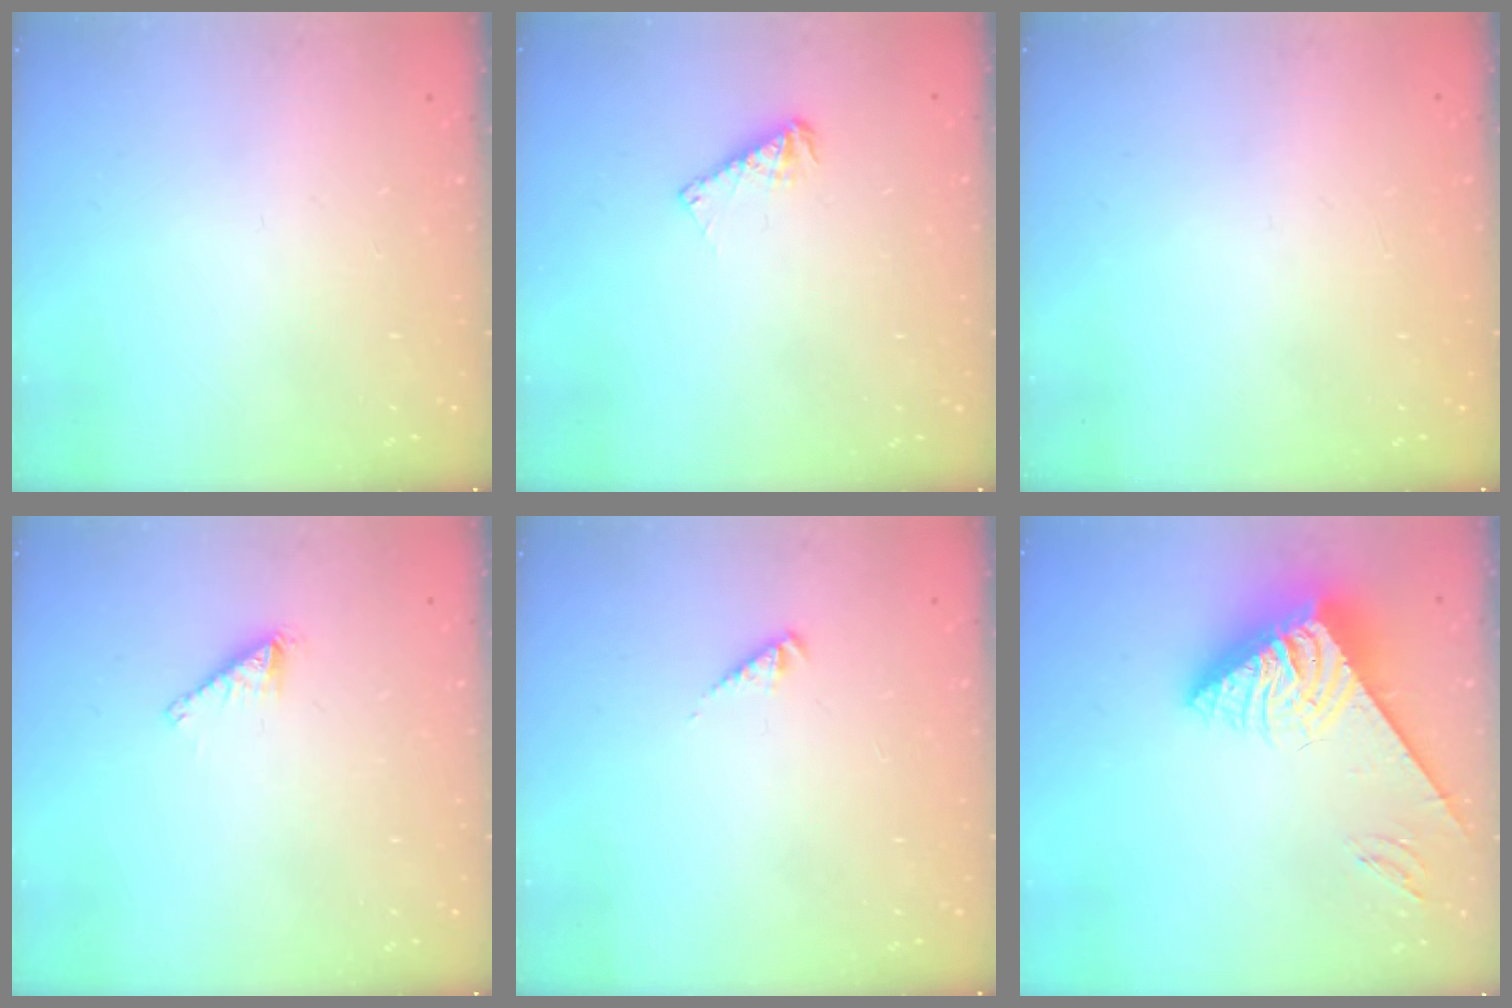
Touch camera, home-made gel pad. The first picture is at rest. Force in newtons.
{"total": 4.7, "press": 4.6, "slide": 0.3}
{"total": 0.0}
{"total": 1.7, "press": 1.7, "slide": 0.2}
{"total": 1.8, "press": 1.7, "slide": 0.4}
{"total": 9.2, "press": 9.1, "slide": 1.3}